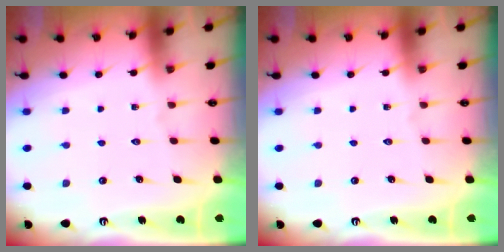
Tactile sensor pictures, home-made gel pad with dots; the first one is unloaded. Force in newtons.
{"total": 0.0}